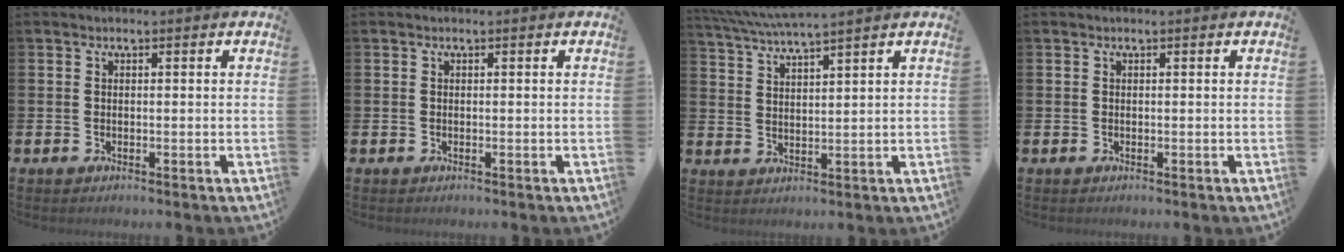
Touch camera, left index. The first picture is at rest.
{"total": 0.0}
{"total": 4.2, "force": [4.0, -0.3, 1.1], "torque": [-0.041, -0.021, 0.071]}
{"total": 0.0}